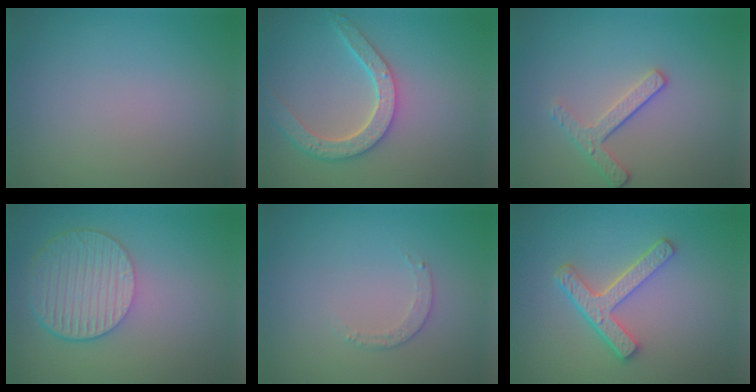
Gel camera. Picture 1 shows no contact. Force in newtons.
{"total": 4.5, "press": 3.8, "slide": 2.5}
{"total": 2.5, "press": 2.2, "slide": 1.1}
{"total": 6.2, "press": 4.4, "slide": 4.3}
{"total": 0.8, "press": 0.6, "slide": 0.6}
{"total": 4.3, "press": 3.3, "slide": 2.7}